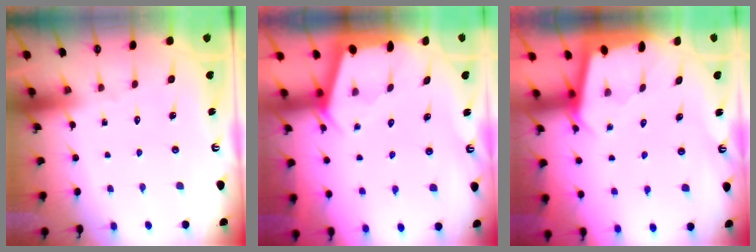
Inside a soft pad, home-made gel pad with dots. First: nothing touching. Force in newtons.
{"total": 2.4, "press": 2.4, "slide": 0.3}
{"total": 2.0, "press": 2.0, "slide": 0.2}